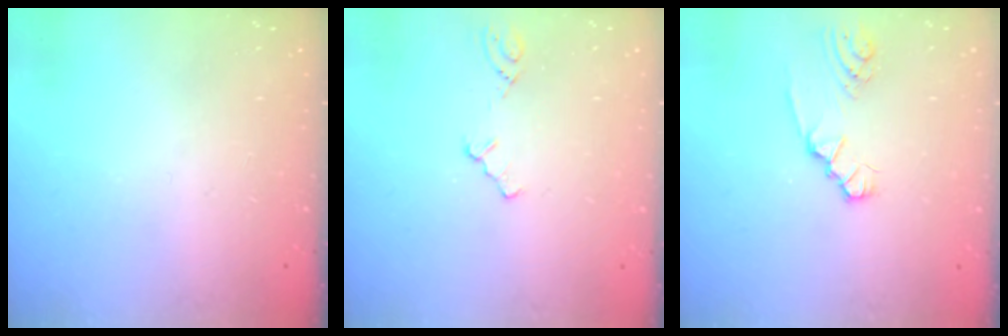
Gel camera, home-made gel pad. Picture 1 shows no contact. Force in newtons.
{"total": 1.8, "press": 1.7, "slide": 0.4}
{"total": 2.1, "press": 2.1, "slide": 0.3}